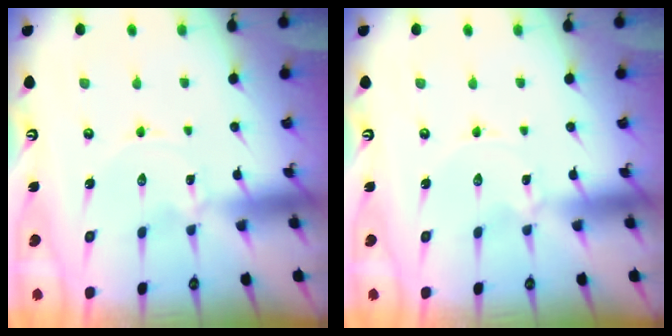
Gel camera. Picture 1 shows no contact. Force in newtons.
{"total": 0.0}